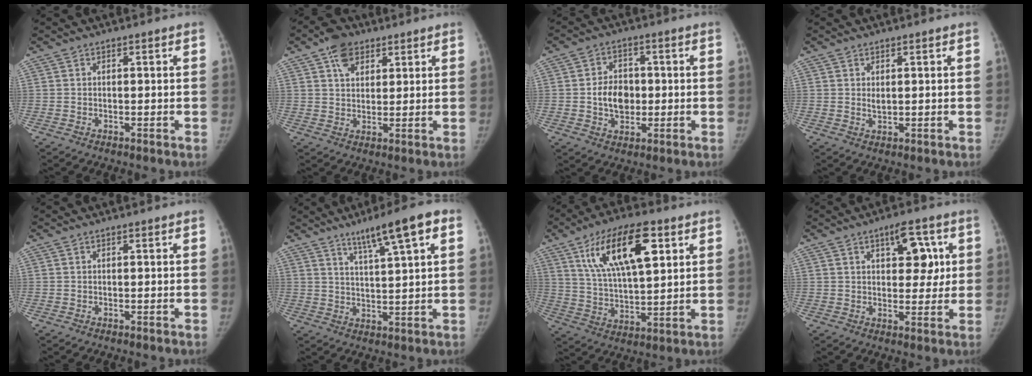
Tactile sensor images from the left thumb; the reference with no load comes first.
{"total": 6.7, "force": [3.6, 4.5, 3.3], "torque": [-0.034, -0.011, 0.060]}
{"total": 7.4, "force": [-0.5, 5.8, 4.6], "torque": [-0.047, 0.009, -0.009]}
{"total": 1.4, "force": [0.4, 0.9, 1.0], "torque": [-0.008, -0.004, 0.010]}
{"total": 0.0}
{"total": 10.3, "force": [5.6, 1.2, 8.5], "torque": [-0.130, -0.013, 0.089]}
{"total": 17.9, "force": [7.8, 7.2, 14.5], "torque": [-0.226, -0.018, 0.140]}
{"total": 8.5, "force": [2.8, 4.6, 6.6], "torque": [-0.056, -0.007, 0.036]}